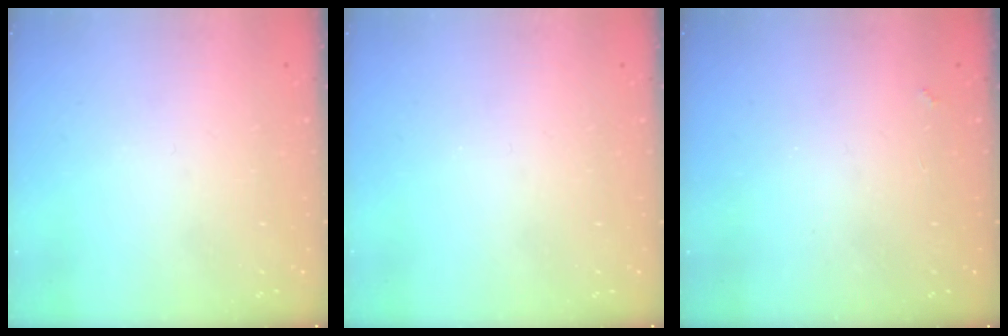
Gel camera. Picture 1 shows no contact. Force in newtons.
{"total": 0.0}
{"total": 1.4, "press": 1.3, "slide": 0.4}